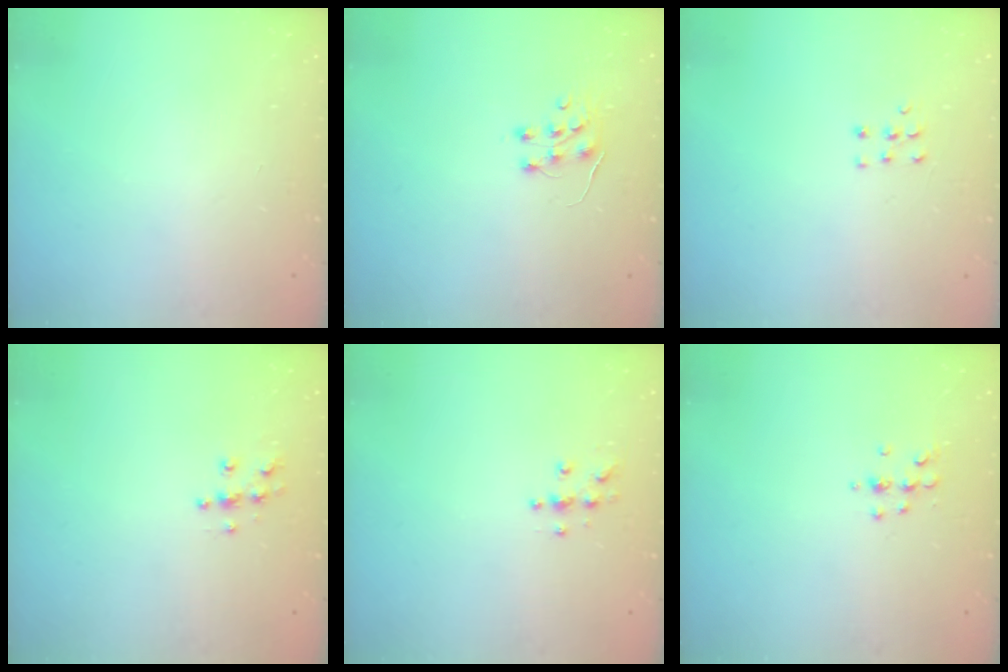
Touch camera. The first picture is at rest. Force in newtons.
{"total": 7.1, "press": 7.1, "slide": 0.6}
{"total": 4.6, "press": 4.5, "slide": 0.5}
{"total": 6.4, "press": 6.4, "slide": 0.3}
{"total": 4.9, "press": 4.9, "slide": 0.2}
{"total": 5.0, "press": 4.8, "slide": 1.4}